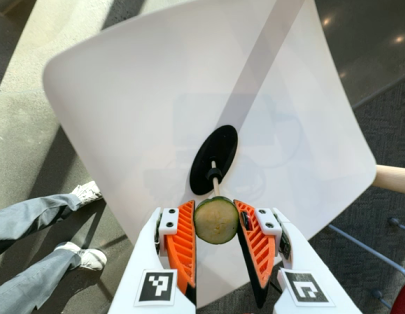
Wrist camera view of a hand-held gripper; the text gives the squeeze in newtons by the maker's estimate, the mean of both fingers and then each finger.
{"total": 9.3, "left": 9.6, "right": 8.9}